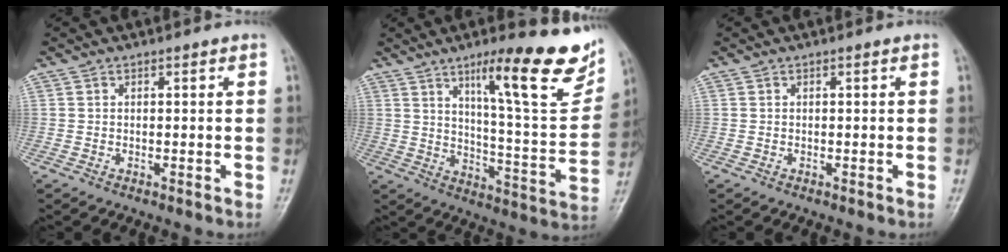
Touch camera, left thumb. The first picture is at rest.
{"total": 21.0, "force": [12.1, 4.2, 16.6], "torque": [-0.194, -0.055, 0.182]}
{"total": 0.0}